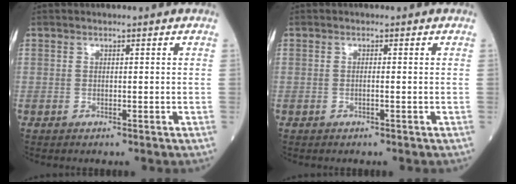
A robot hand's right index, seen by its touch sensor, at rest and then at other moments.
{"total": 0.6, "force": [-0.1, -0.1, 0.6], "torque": [-0.011, 0.001, -0.003]}